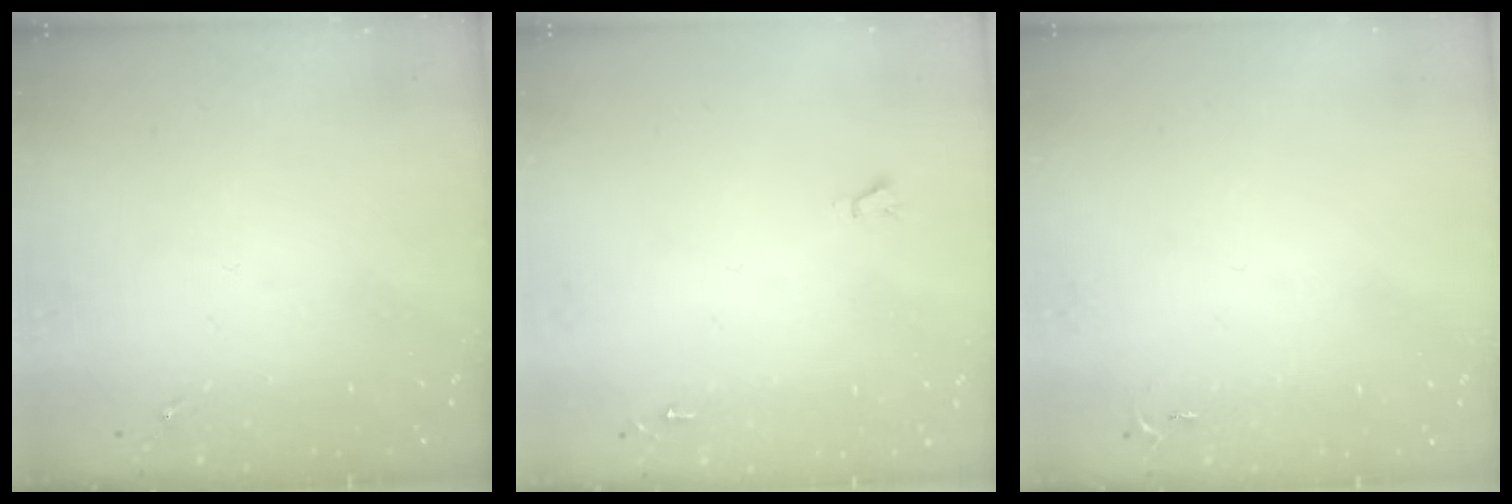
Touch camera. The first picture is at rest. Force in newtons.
{"total": 1.6, "press": 1.6, "slide": 0.1}
{"total": 2.6, "press": 2.6, "slide": 0.4}